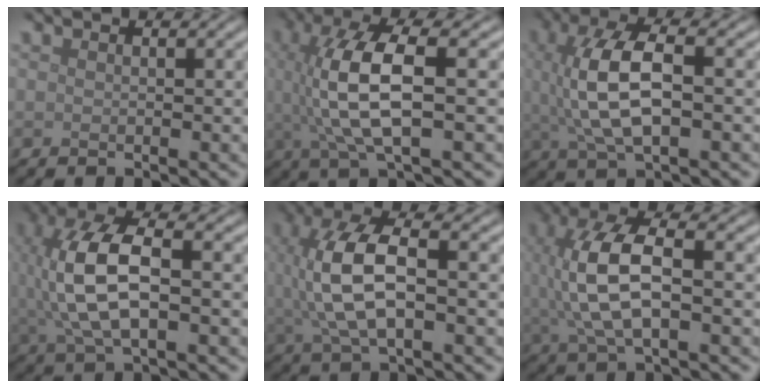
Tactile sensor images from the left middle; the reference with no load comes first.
{"total": 8.1, "force": [0.4, 2.7, 7.6], "torque": [-0.164, 0.004, 0.010]}
{"total": 7.6, "force": [0.4, 3.3, 6.8], "torque": [-0.147, 0.007, 0.006]}
{"total": 9.0, "force": [0.4, 4.2, 8.0], "torque": [-0.180, 0.009, 0.008]}
{"total": 8.0, "force": [0.4, 3.6, 7.2], "torque": [-0.163, 0.009, 0.007]}
{"total": 8.1, "force": [0.4, 3.5, 7.3], "torque": [-0.166, 0.008, 0.007]}